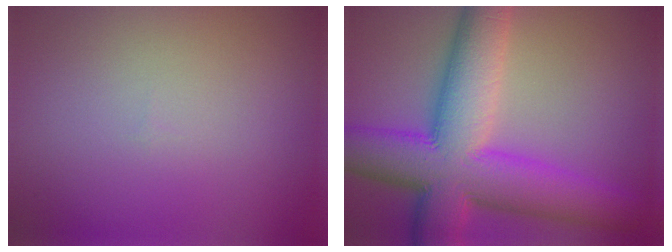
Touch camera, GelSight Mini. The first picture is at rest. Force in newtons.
{"total": 13.3, "press": 13.3, "slide": 0.1}